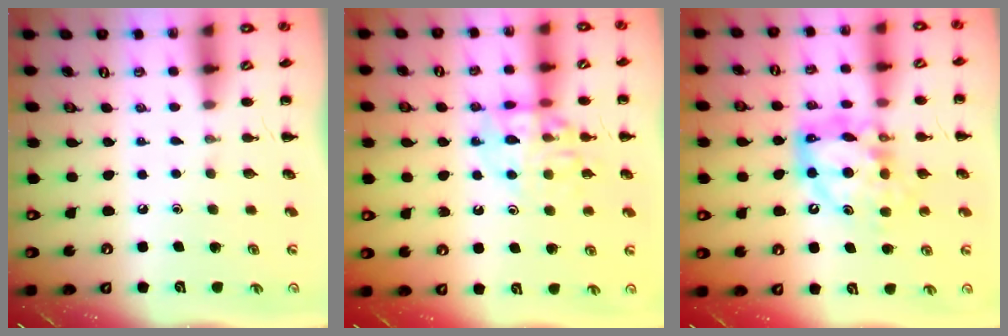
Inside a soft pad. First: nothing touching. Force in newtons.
{"total": 12.3, "press": 12.2, "slide": 1.5}
{"total": 12.6, "press": 12.0, "slide": 3.8}